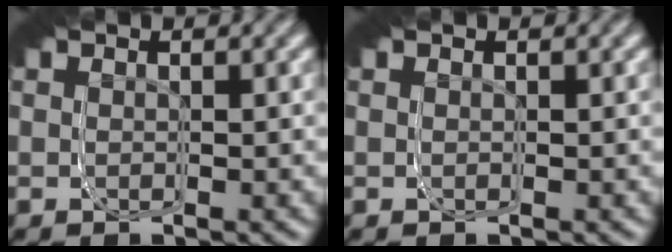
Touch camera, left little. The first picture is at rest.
{"total": 0.0}